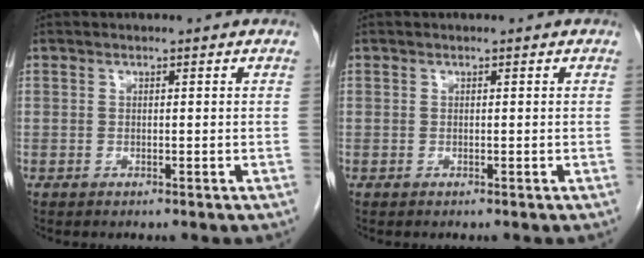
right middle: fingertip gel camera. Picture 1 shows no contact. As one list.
[{"total": 0.0}]